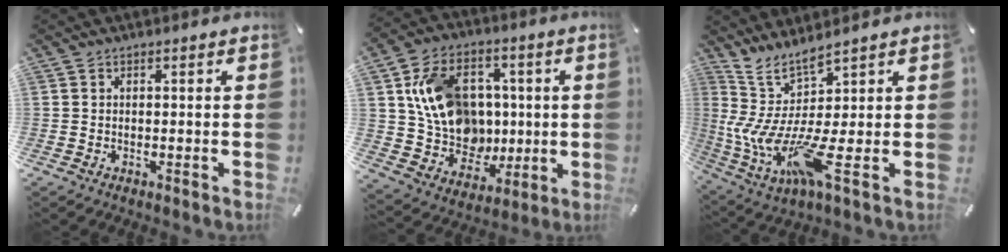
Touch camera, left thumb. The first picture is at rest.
{"total": 17.0, "force": [3.1, 14.1, 8.9], "torque": [-0.164, 0.006, 0.073]}
{"total": 12.0, "force": [-0.5, 1.0, 12.0], "torque": [-0.269, -0.060, -0.022]}